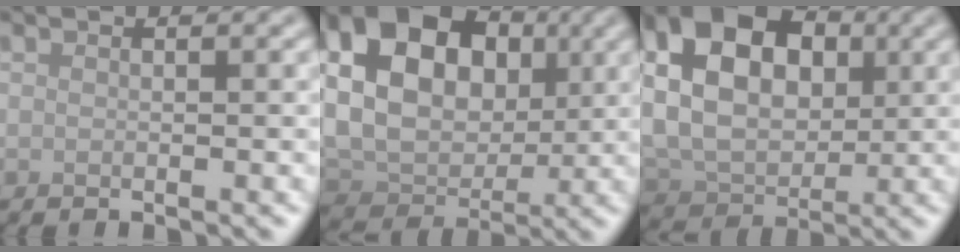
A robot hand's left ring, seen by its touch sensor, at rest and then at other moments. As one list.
[{"total": 15.0, "force": [4.1, 10.8, 9.5], "torque": [-0.191, 0.044, 0.064]}, {"total": 12.7, "force": [3.0, 8.6, 8.8], "torque": [-0.154, 0.020, 0.036]}]